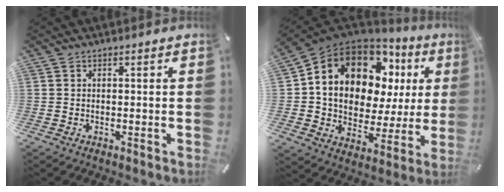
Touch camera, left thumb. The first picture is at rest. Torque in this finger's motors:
{"motor_torque": [2.53, 2.48, 2.77, 0.00, 0.30]}